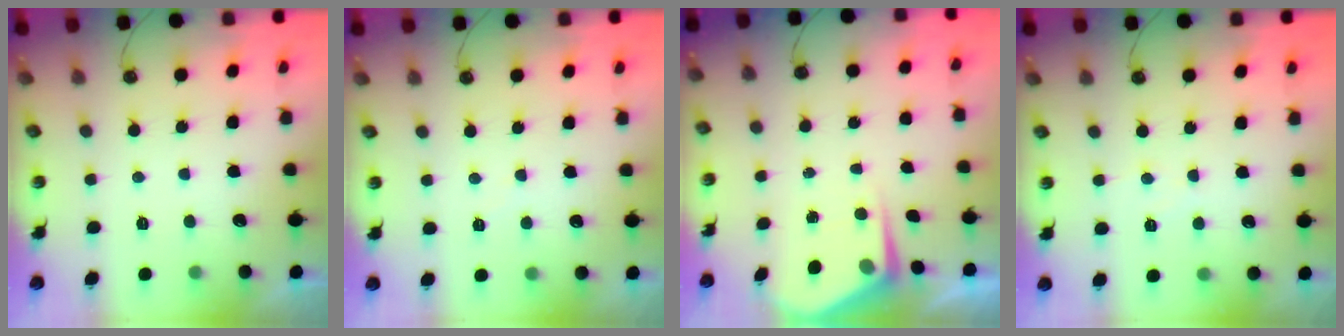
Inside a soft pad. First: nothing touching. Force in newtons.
{"total": 3.8, "press": 3.8, "slide": 0.6}
{"total": 5.8, "press": 5.8, "slide": 0.2}
{"total": 4.6, "press": 4.6, "slide": 0.6}